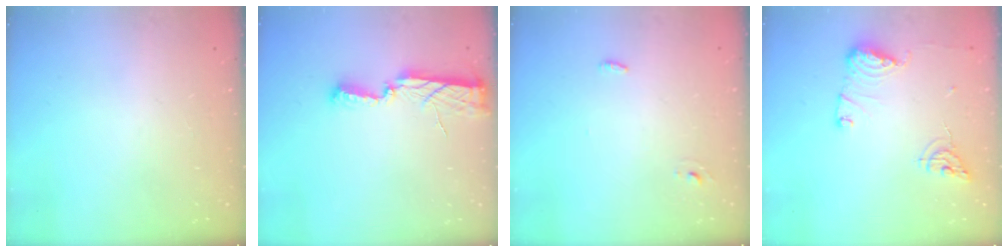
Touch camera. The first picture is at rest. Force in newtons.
{"total": 9.3, "press": 8.1, "slide": 4.6}
{"total": 3.0, "press": 2.8, "slide": 1.2}
{"total": 10.1, "press": 10.1, "slide": 0.8}